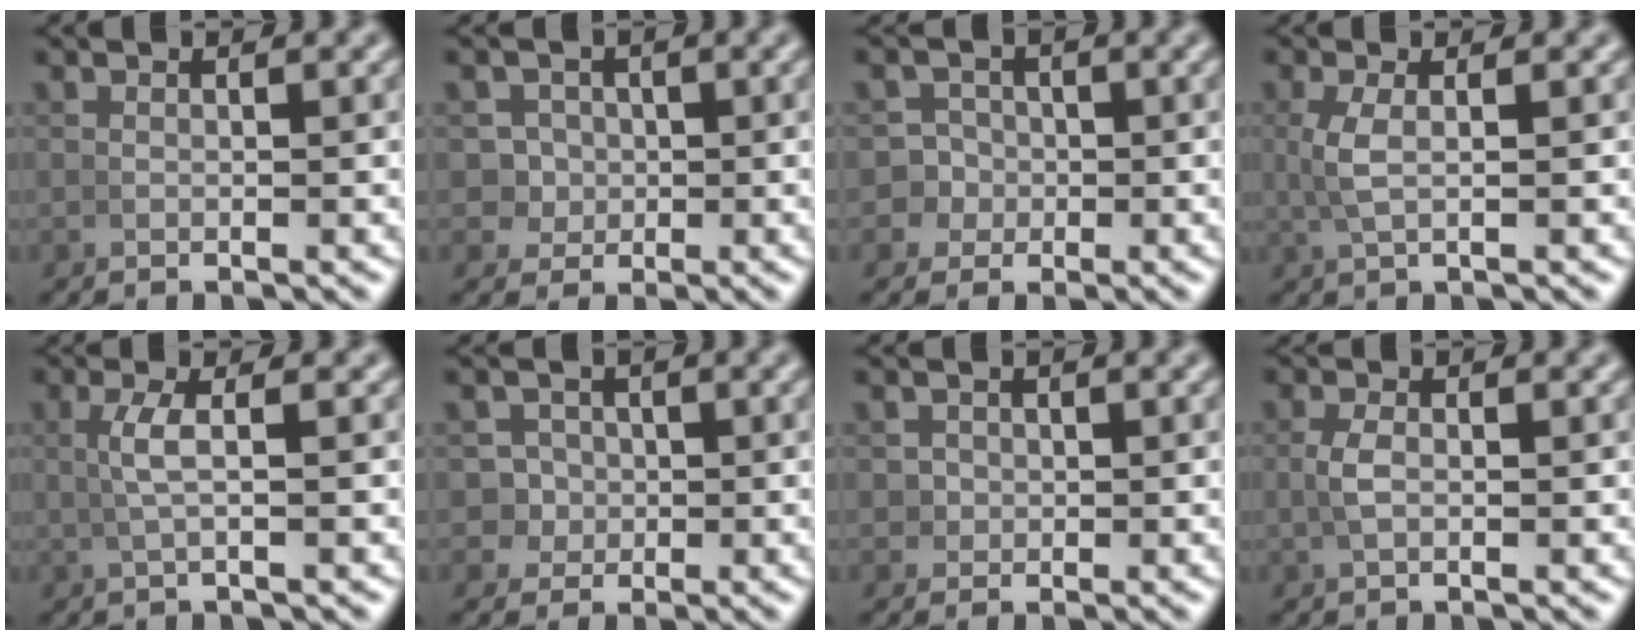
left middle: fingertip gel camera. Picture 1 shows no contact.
{"total": 3.6, "force": [-0.1, 3.4, 1.3], "torque": [-0.031, -0.015, 0.006]}
{"total": 4.9, "force": [-1.3, 4.6, 1.2], "torque": [-0.036, -0.022, -0.020]}
{"total": 2.1, "force": [0.4, 0.3, 2.0], "torque": [-0.048, 0.004, 0.014]}
{"total": 2.1, "force": [0.3, -0.3, 2.0], "torque": [-0.041, 0.008, 0.008]}
{"total": 3.7, "force": [-0.5, 3.5, 1.2], "torque": [-0.032, -0.018, 0.000]}
{"total": 1.7, "force": [0.3, 1.6, 0.5], "torque": [-0.017, -0.006, 0.010]}
{"total": 1.4, "force": [0.0, 0.5, 1.3], "torque": [-0.035, 0.003, 0.002]}